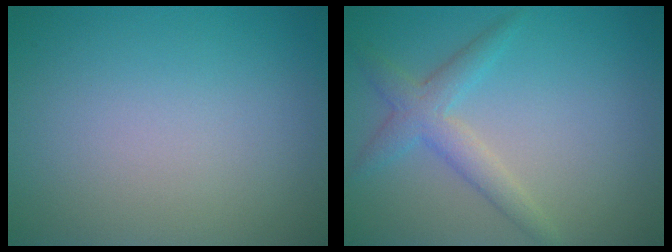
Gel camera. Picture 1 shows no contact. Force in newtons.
{"total": 2.9, "press": 2.9, "slide": 0.2}